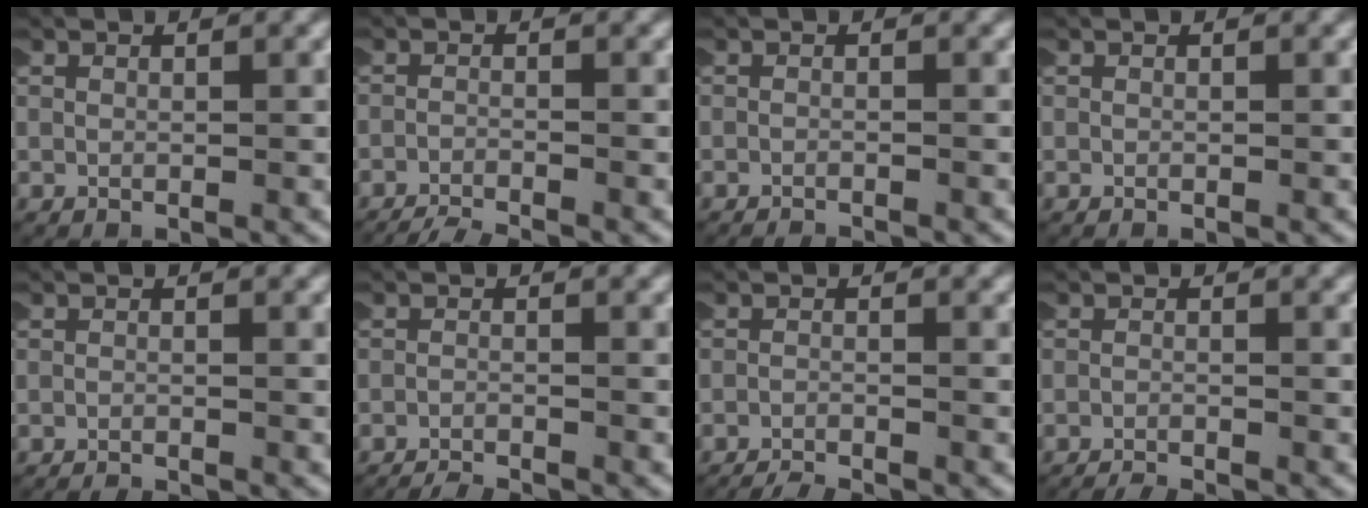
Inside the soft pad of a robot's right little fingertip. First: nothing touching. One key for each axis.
{"total": 7.2, "fx": -7.0, "fy": 1.6, "fz": 0.9, "tx": -0.017, "ty": -0.022, "tz": -0.105}
{"total": 1.7, "fx": -1.7, "fy": 0.1, "fz": 0.0, "tx": -0.004, "ty": -0.007, "tz": -0.024}
{"total": 0.0}
{"total": 1.8, "fx": -1.7, "fy": 0.1, "fz": -0.1, "tx": -0.005, "ty": -0.008, "tz": -0.025}
{"total": 4.4, "fx": -4.3, "fy": 0.8, "fz": 0.4, "tx": -0.012, "ty": -0.016, "tz": -0.064}
{"total": 4.8, "fx": -4.7, "fy": 0.9, "fz": 0.5, "tx": -0.013, "ty": -0.017, "tz": -0.070}
{"total": 3.5, "fx": -3.4, "fy": 0.6, "fz": 0.3, "tx": -0.010, "ty": -0.013, "tz": -0.051}